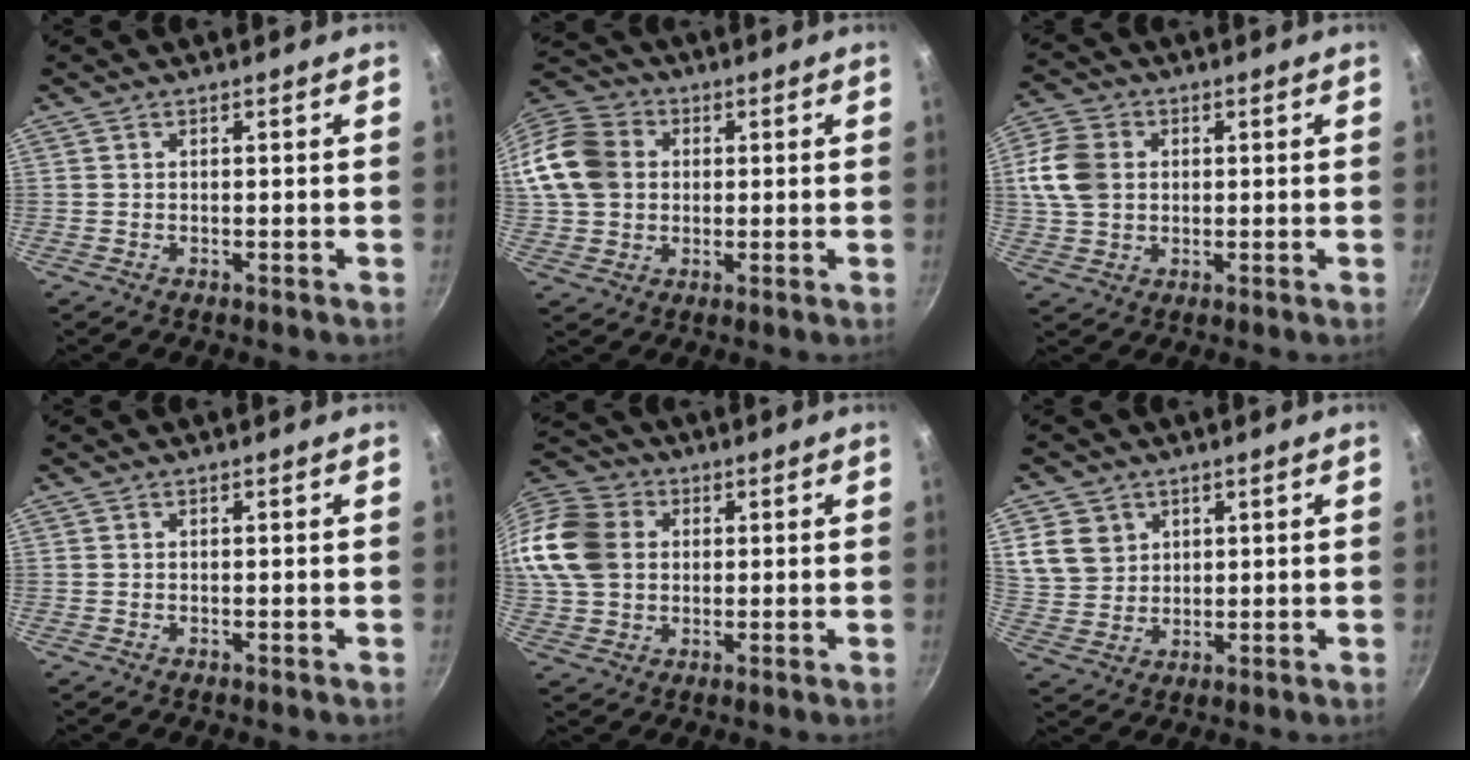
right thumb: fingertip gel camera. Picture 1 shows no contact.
{"total": 16.4, "force": [1.9, 13.5, 9.0], "torque": [-0.176, 0.027, 0.025]}
{"total": 9.9, "force": [1.3, 7.7, 6.0], "torque": [-0.109, 0.003, 0.015]}
{"total": 0.0}
{"total": 21.3, "force": [3.6, 17.4, 11.8], "torque": [-0.274, 0.034, 0.060]}
{"total": 7.8, "force": [2.9, 6.6, 3.0], "torque": [-0.032, -0.010, 0.064]}